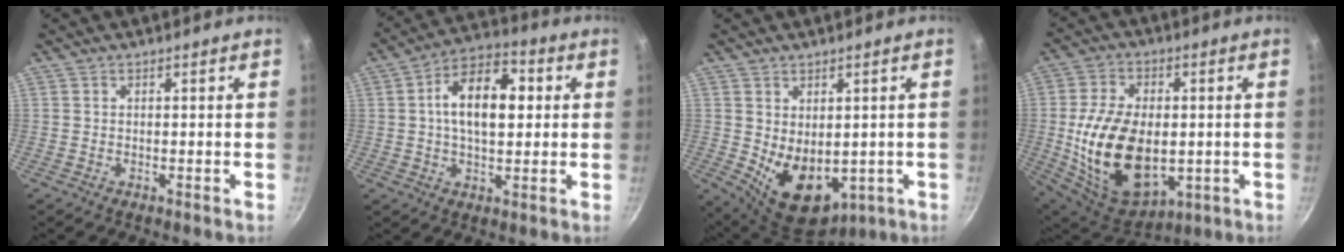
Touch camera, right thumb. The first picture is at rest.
{"total": 13.4, "force": [1.8, 7.5, 10.9], "torque": [-0.162, 0.019, 0.021]}
{"total": 12.9, "force": [-2.2, 8.1, 9.8], "torque": [-0.137, -0.015, -0.001]}
{"total": 21.0, "force": [-1.9, 12.7, 16.6], "torque": [-0.284, -0.009, -0.006]}